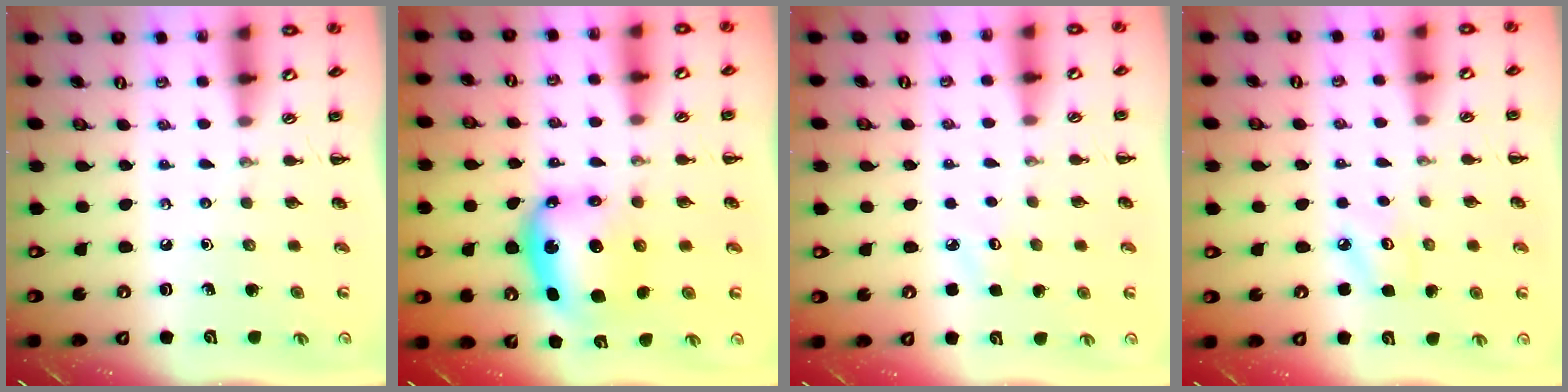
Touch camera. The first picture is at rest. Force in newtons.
{"total": 6.4, "press": 6.3, "slide": 1.3}
{"total": 3.4, "press": 3.3, "slide": 0.8}
{"total": 4.1, "press": 3.9, "slide": 1.1}